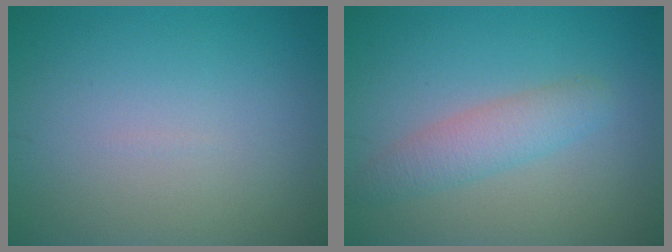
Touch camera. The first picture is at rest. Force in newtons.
{"total": 2.9, "press": 2.9, "slide": 0.1}